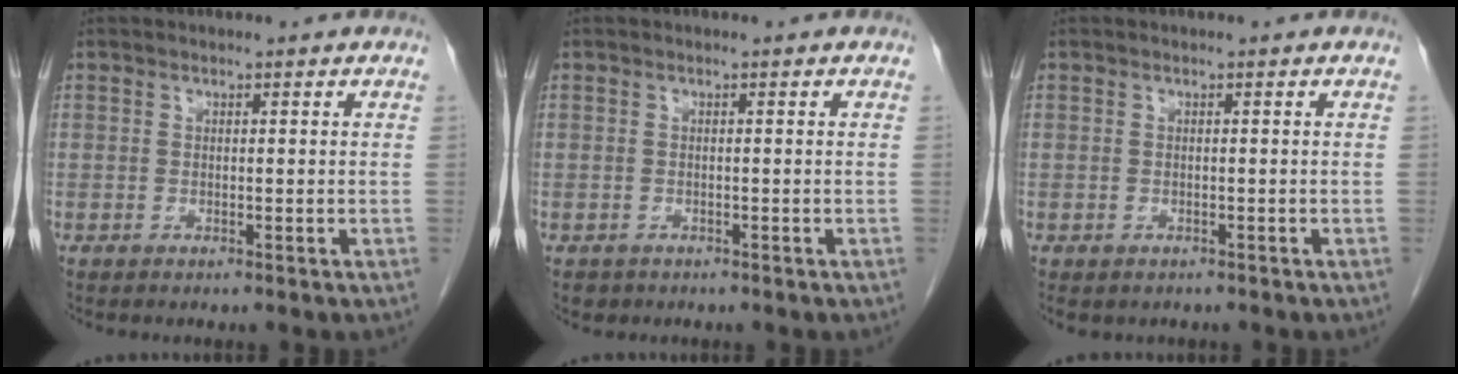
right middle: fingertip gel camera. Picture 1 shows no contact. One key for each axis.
{"total": 1.2, "fx": -0.8, "fy": 0.9, "fz": 0.1, "tx": -0.011, "ty": 0.002, "tz": -0.007}
{"total": 1.7, "fx": -1.3, "fy": 1.1, "fz": 0.3, "tx": -0.007, "ty": 0.000, "tz": -0.014}